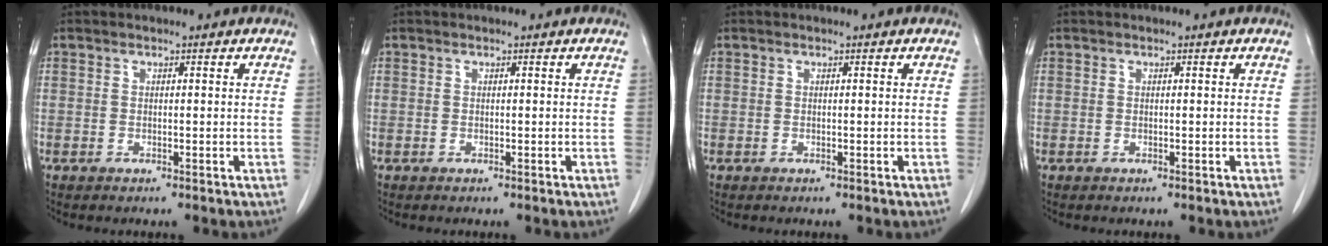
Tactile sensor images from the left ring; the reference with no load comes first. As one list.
[{"total": 0.0}, {"total": 0.0}, {"total": 0.0}]